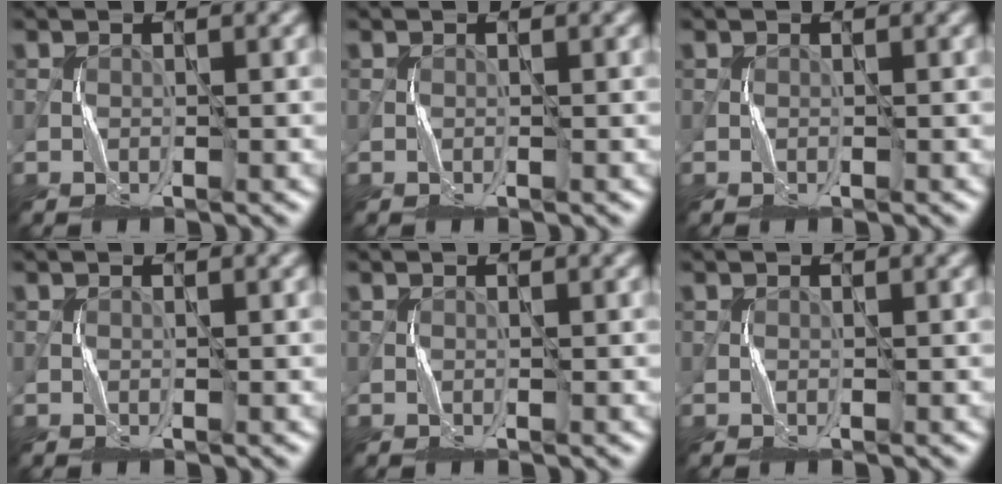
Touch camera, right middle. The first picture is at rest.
{"total": 0.0}
{"total": 0.0}
{"total": 0.0}
{"total": 0.0}
{"total": 0.0}